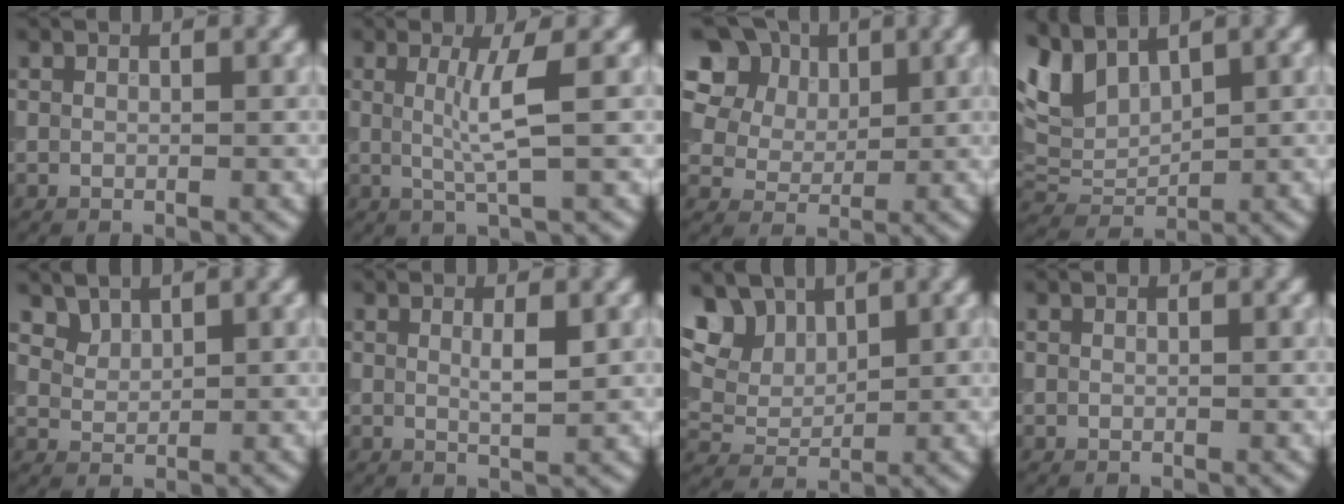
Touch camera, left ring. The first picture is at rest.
{"total": 3.3, "force": [0.5, 0.4, 3.3], "torque": [-0.060, -0.003, 0.007]}
{"total": 13.3, "force": [6.2, 9.9, 6.3], "torque": [-0.154, 0.037, 0.114]}
{"total": 4.6, "force": [2.7, 2.4, 2.9], "torque": [-0.067, 0.006, 0.053]}
{"total": 1.9, "force": [1.6, 0.9, 0.4], "torque": [-0.017, -0.009, 0.048]}
{"total": 1.8, "force": [0.5, 0.3, 1.7], "torque": [-0.028, -0.001, 0.006]}
{"total": 8.5, "force": [4.9, 5.6, 4.1], "torque": [-0.102, 0.017, 0.077]}
{"total": 0.0}